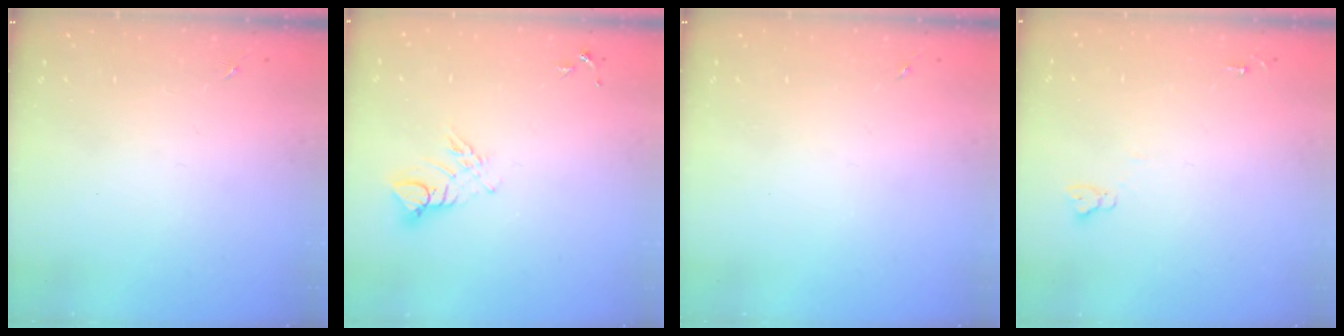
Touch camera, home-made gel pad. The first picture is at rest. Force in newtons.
{"total": 6.5, "press": 6.5, "slide": 0.3}
{"total": 0.0}
{"total": 3.8, "press": 3.8, "slide": 0.3}